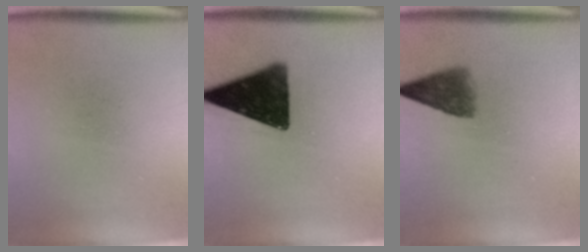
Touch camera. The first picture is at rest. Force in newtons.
{"total": 15.0}
{"total": 4.7}